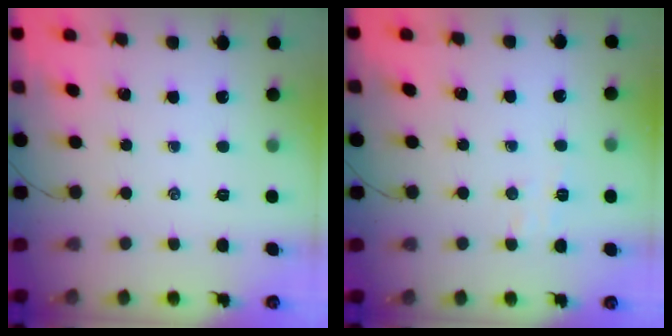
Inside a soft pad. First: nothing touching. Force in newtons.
{"total": 4.8, "press": 4.7, "slide": 1.0}